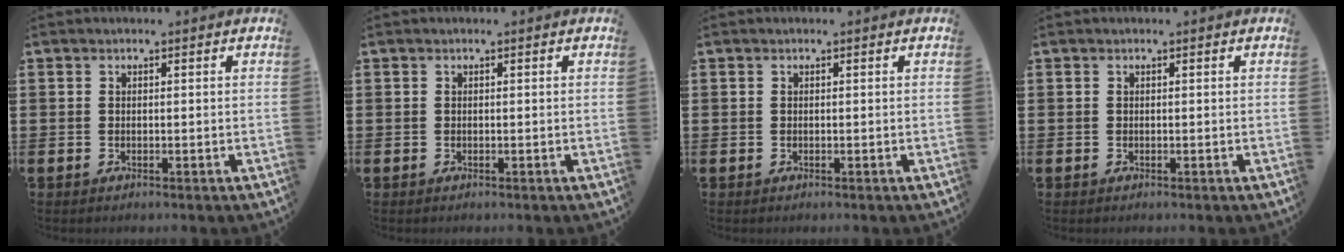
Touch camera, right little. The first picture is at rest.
{"total": 0.0}
{"total": 0.0}
{"total": 0.0}